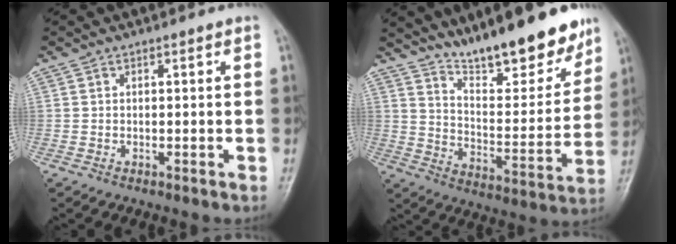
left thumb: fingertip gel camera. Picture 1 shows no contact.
{"total": 18.3, "force": [14.6, 4.6, 10.0], "torque": [-0.108, -0.098, 0.239]}